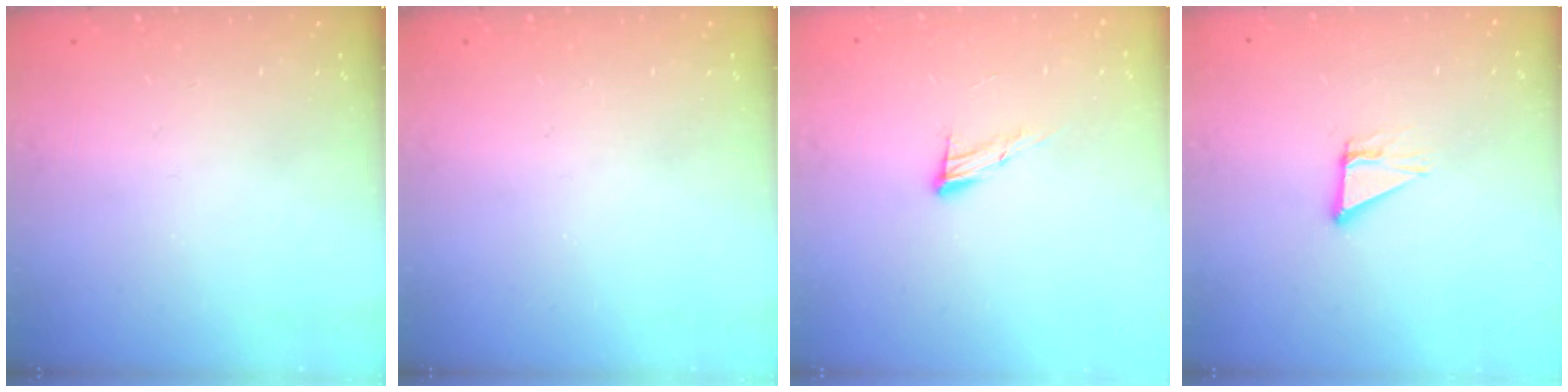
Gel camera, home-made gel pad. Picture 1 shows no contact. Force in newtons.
{"total": 0.0}
{"total": 8.3, "press": 8.2, "slide": 1.3}
{"total": 3.8, "press": 3.8, "slide": 0.4}